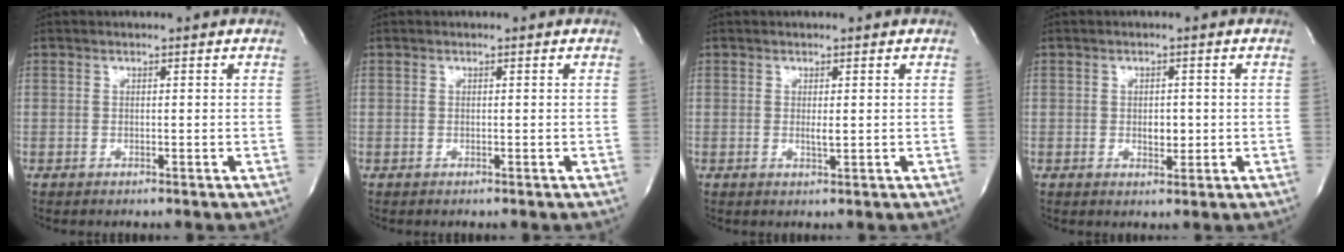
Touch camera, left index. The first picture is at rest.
{"total": 0.0}
{"total": 1.1, "force": [-0.2, 0.1, 1.1], "torque": [-0.023, -0.007, -0.002]}
{"total": 2.2, "force": [-0.6, 1.3, 1.7], "torque": [-0.025, -0.006, -0.007]}